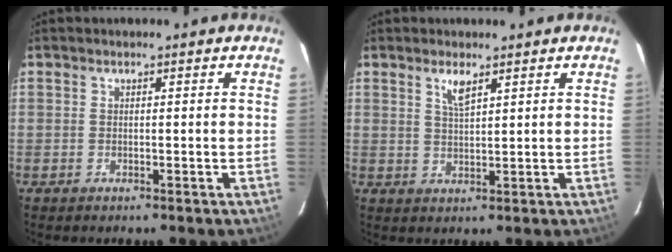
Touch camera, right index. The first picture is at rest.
{"total": 3.2, "force": [1.9, 0.8, 2.4], "torque": [-0.045, 0.001, 0.038]}